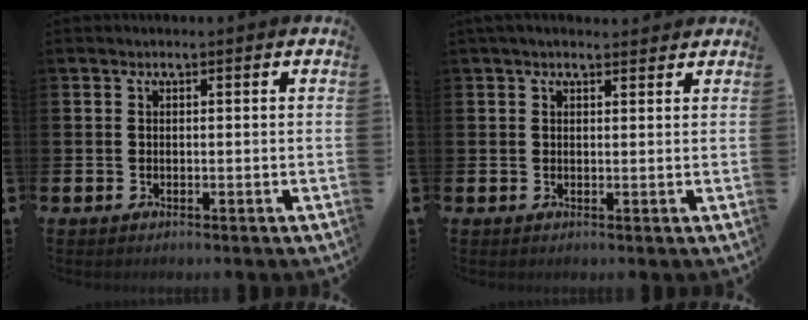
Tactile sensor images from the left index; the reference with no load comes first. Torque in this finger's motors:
{"motor_torque": [0.55, -1.59, 0.37, 0.02]}